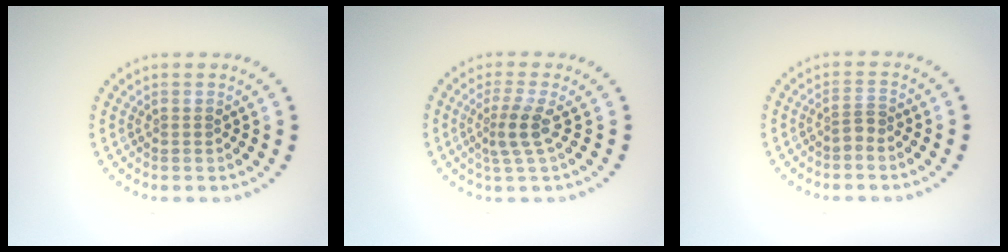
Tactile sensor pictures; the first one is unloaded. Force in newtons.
{"total": 2.5, "press": 1.9, "slide": 1.7}
{"total": 1.1, "press": 0.7, "slide": 0.8}